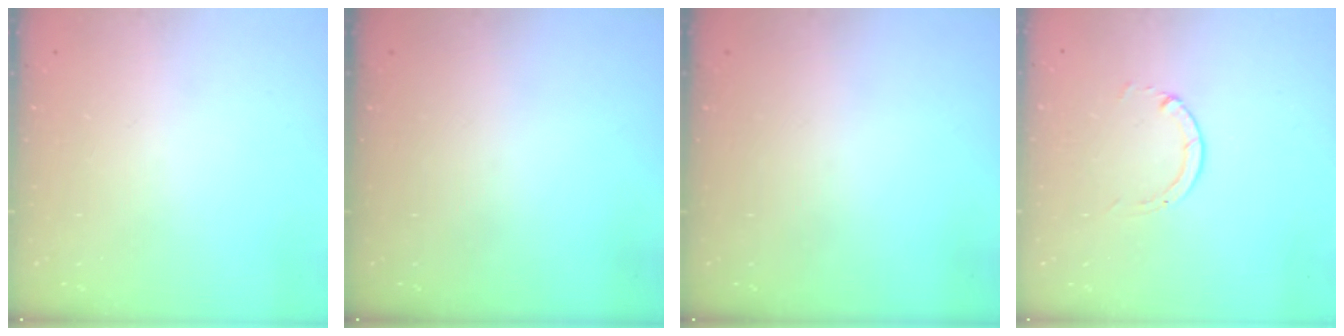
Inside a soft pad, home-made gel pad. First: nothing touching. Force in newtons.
{"total": 0.0}
{"total": 0.0}
{"total": 1.3, "press": 1.3, "slide": 0.2}